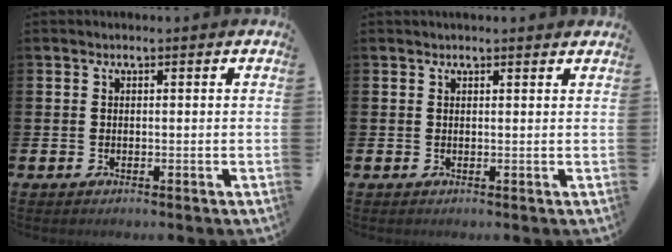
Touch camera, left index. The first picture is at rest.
{"total": 0.8, "force": [0.7, 0.0, 0.2], "torque": [0.004, -0.003, 0.012]}